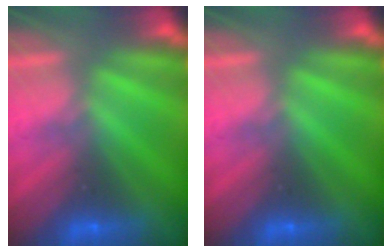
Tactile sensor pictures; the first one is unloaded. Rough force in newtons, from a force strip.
{"total": 0.0}